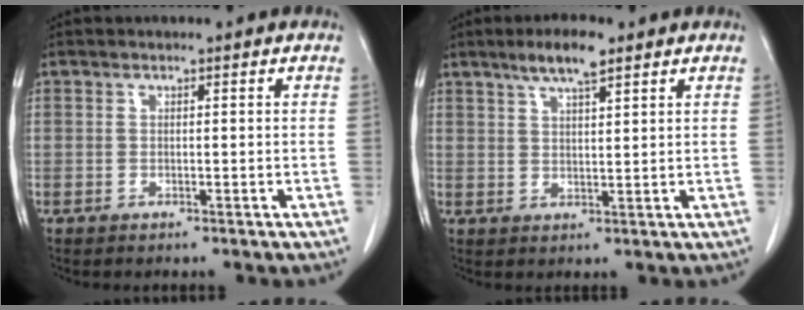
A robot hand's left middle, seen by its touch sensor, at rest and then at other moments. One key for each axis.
{"total": 5.6, "fx": 3.9, "fy": 0.9, "fz": 4.0, "tx": -0.077, "ty": 0.005, "tz": 0.067}